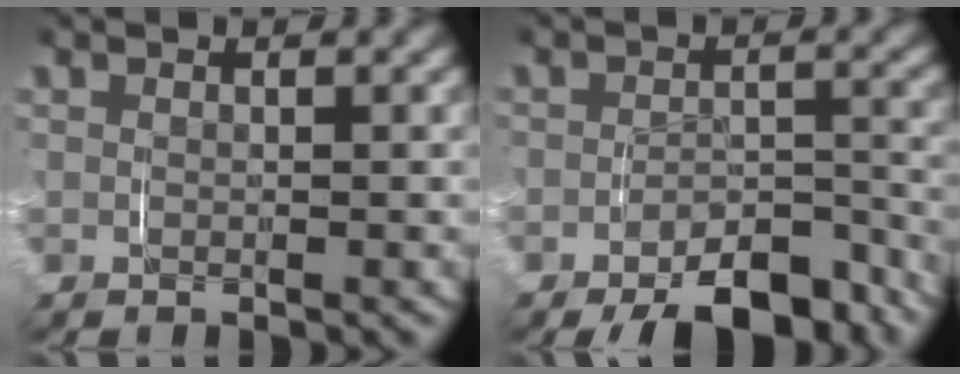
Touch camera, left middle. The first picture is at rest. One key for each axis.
{"total": 7.6, "fx": -6.5, "fy": 2.5, "fz": 3.1, "tx": -0.027, "ty": -0.001, "tz": -0.106}